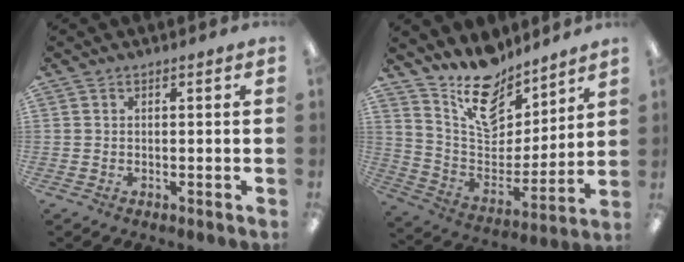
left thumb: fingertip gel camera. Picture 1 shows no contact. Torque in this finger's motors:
{"motor_torque": [0.37, 0.30, -0.62, -0.32, 0.14]}